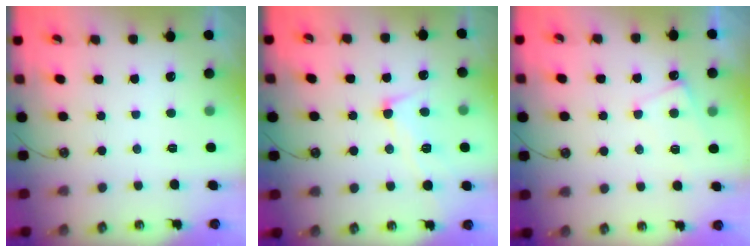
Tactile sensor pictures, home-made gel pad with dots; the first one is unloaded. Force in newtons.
{"total": 4.6, "press": 4.5, "slide": 0.7}
{"total": 3.8, "press": 3.8, "slide": 0.5}